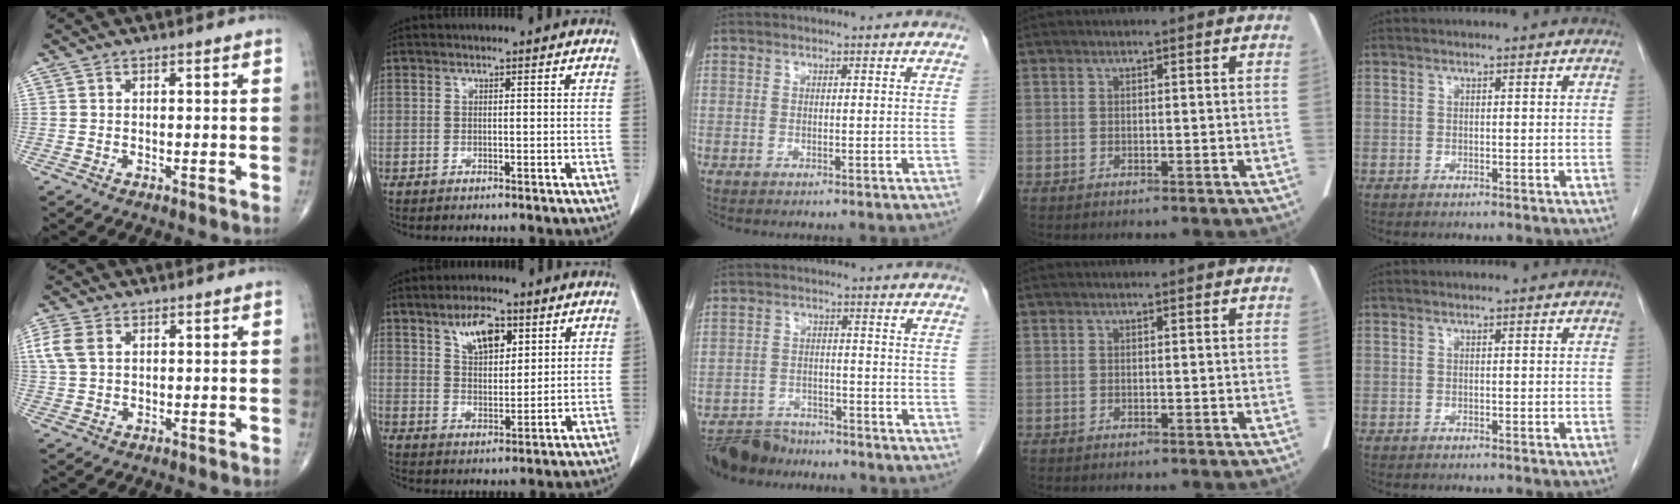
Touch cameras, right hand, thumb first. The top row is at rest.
{"thumb": {"total": 5.1, "force": [1.6, 3.4, 3.4], "torque": [-0.085, 0.007, 0.034]}, "index": {"total": 7.4, "force": [4.0, 3.2, 5.4], "torque": [-0.097, 0.006, 0.072]}, "middle": {"total": 8.2, "force": [-7.6, 2.9, 0.8], "torque": [-0.010, 0.000, -0.126]}}